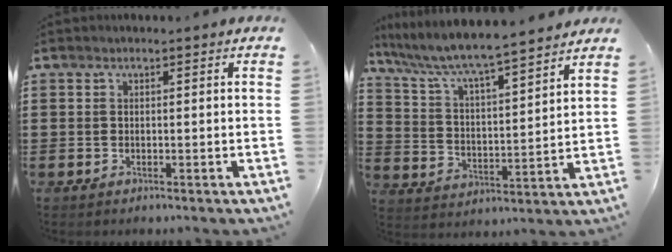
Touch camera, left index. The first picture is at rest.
{"total": 5.7, "force": [5.2, 0.0, 2.4], "torque": [-0.073, -0.039, 0.080]}